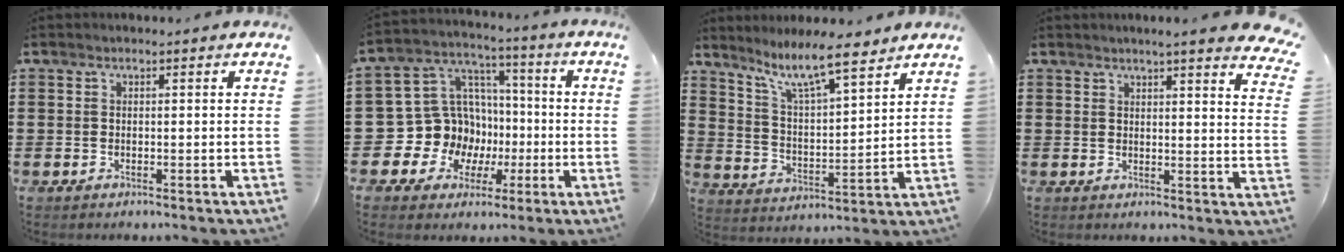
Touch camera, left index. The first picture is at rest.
{"total": 11.8, "force": [-1.7, 11.4, 2.6], "torque": [-0.107, -0.008, -0.017]}
{"total": 8.4, "force": [7.0, 1.2, 4.5], "torque": [-0.111, -0.030, 0.123]}
{"total": 3.8, "force": [3.4, -0.6, 1.5], "torque": [-0.035, -0.015, 0.058]}